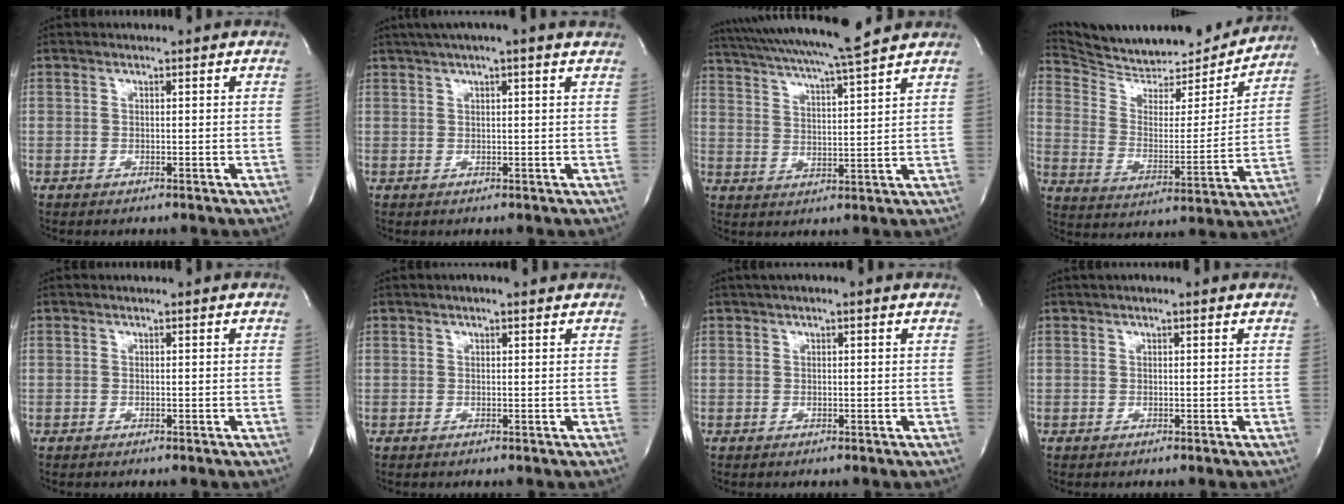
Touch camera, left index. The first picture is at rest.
{"total": 6.9, "force": [5.1, -0.1, 4.6], "torque": [-0.077, 0.027, 0.064]}
{"total": 15.6, "force": [13.8, -1.0, 7.3], "torque": [-0.136, 0.002, 0.212]}
{"total": 19.4, "force": [18.6, 3.6, 4.0], "torque": [-0.066, -0.037, 0.274]}
{"total": 0.0}
{"total": 1.8, "force": [1.2, 0.5, 1.3], "torque": [-0.020, 0.011, 0.015]}
{"total": 2.5, "force": [1.5, 0.4, 2.0], "torque": [-0.033, 0.019, 0.020]}
{"total": 1.5, "force": [1.0, 0.2, 1.1], "torque": [-0.014, 0.017, 0.012]}